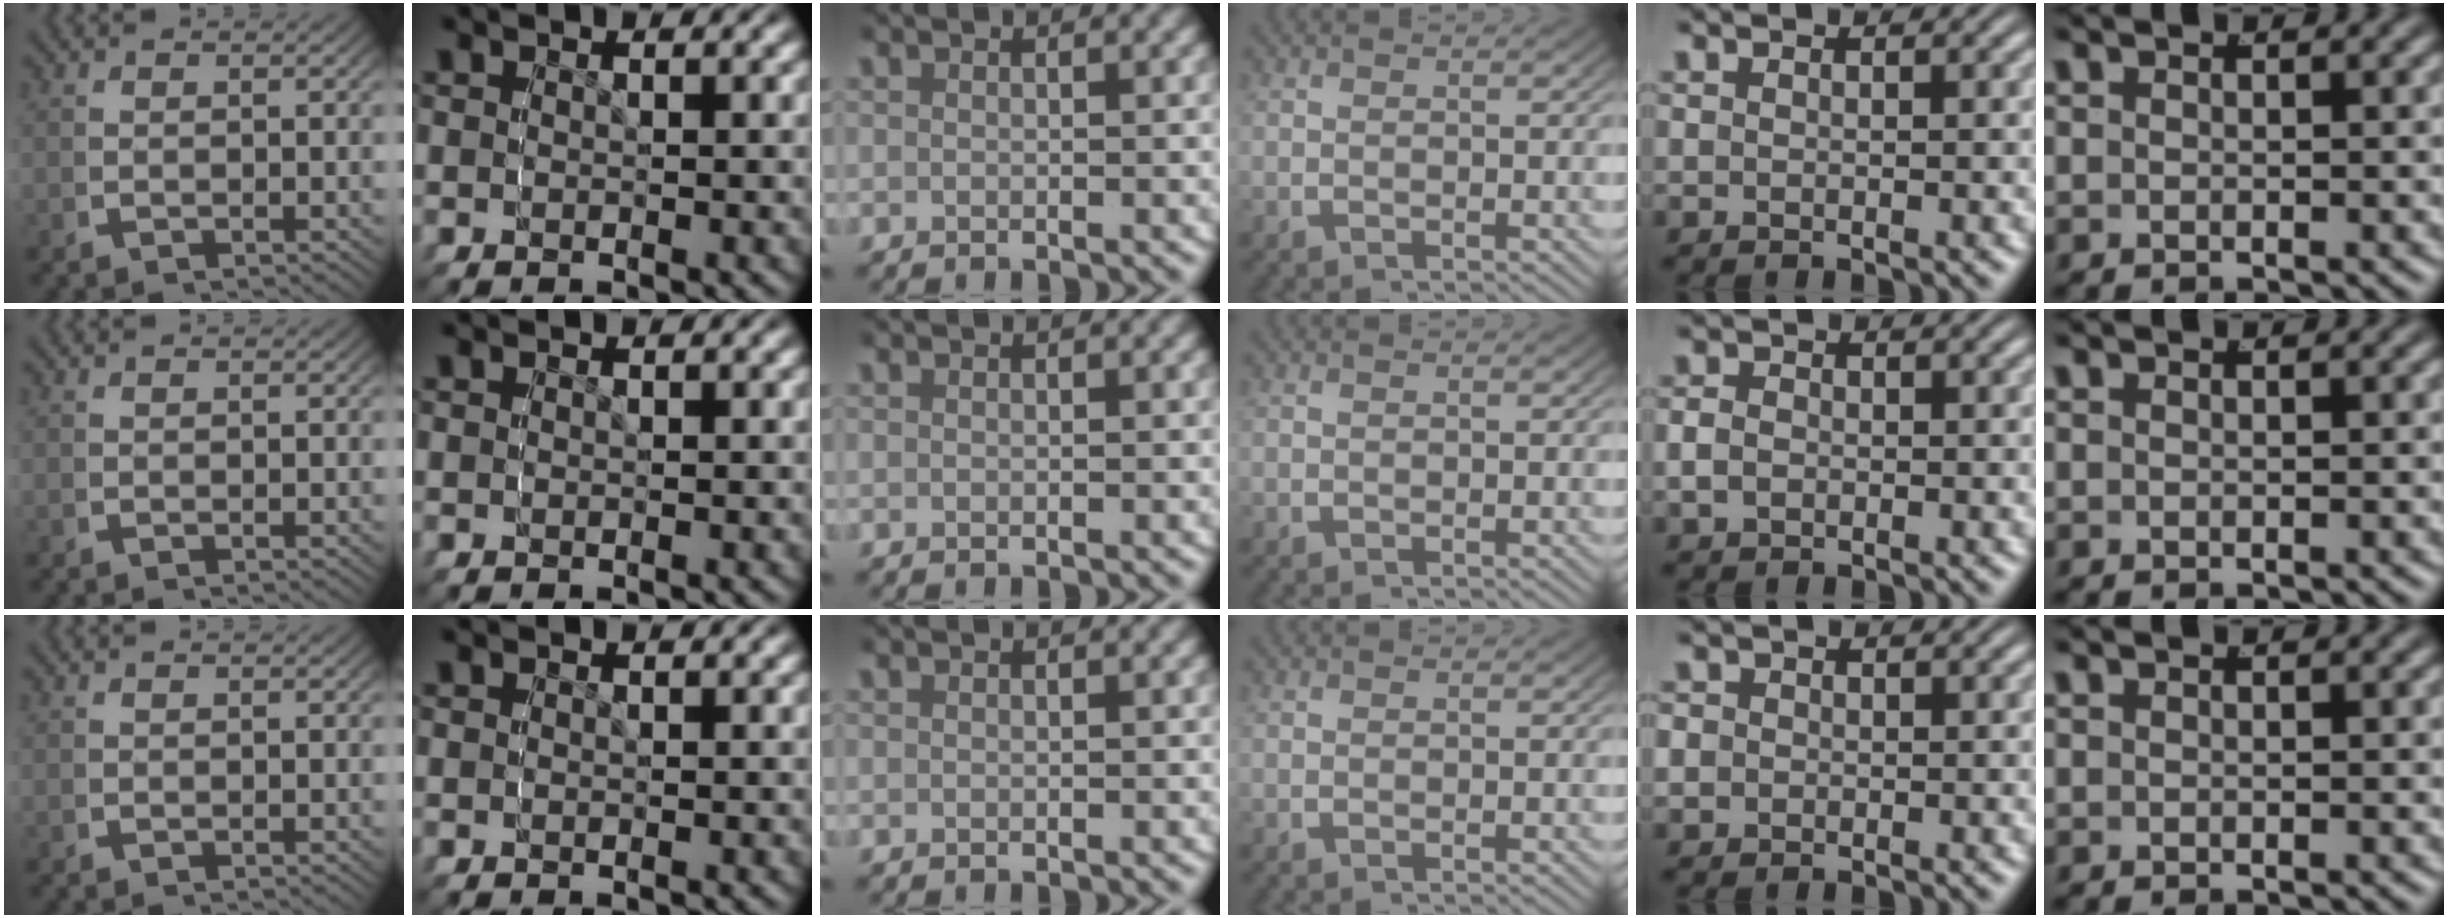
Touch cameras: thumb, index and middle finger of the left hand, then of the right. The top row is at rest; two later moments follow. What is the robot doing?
{"motion": "grasp_and_lifting", "object": "cloth"}